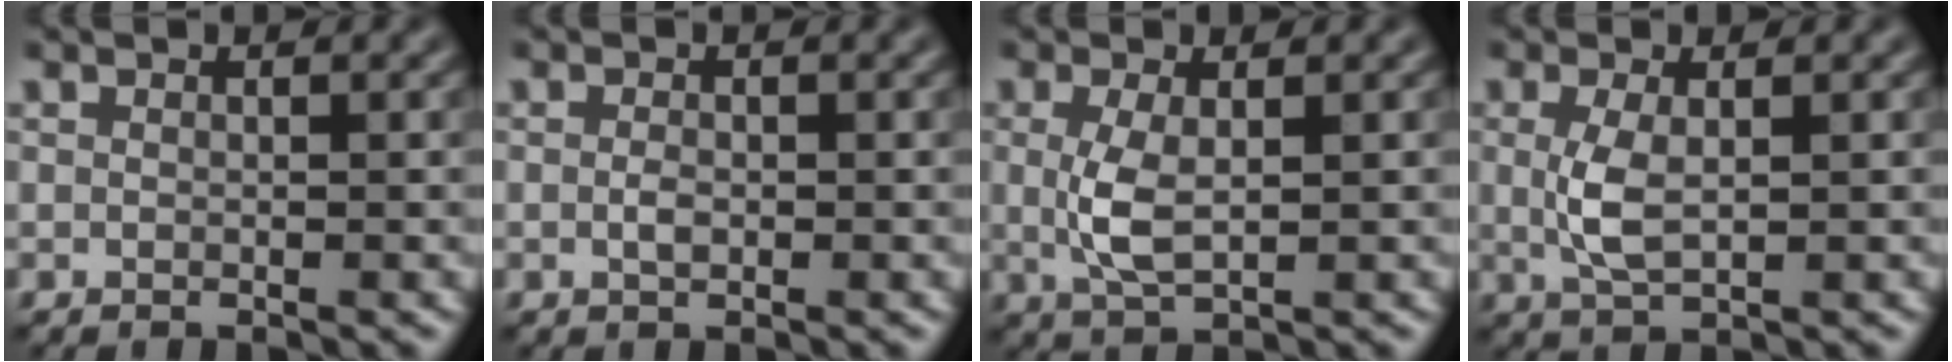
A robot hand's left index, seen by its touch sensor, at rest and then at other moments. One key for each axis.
{"total": 1.0, "fx": -0.1, "fy": 0.5, "fz": 0.8, "tx": -0.019, "ty": -0.001, "tz": -0.003}
{"total": 3.1, "fx": 0.2, "fy": 1.1, "fz": 2.9, "tx": -0.070, "ty": -0.002, "tz": 0.004}
{"total": 2.8, "fx": 0.2, "fy": 1.0, "fz": 2.6, "tx": -0.066, "ty": -0.001, "tz": 0.005}